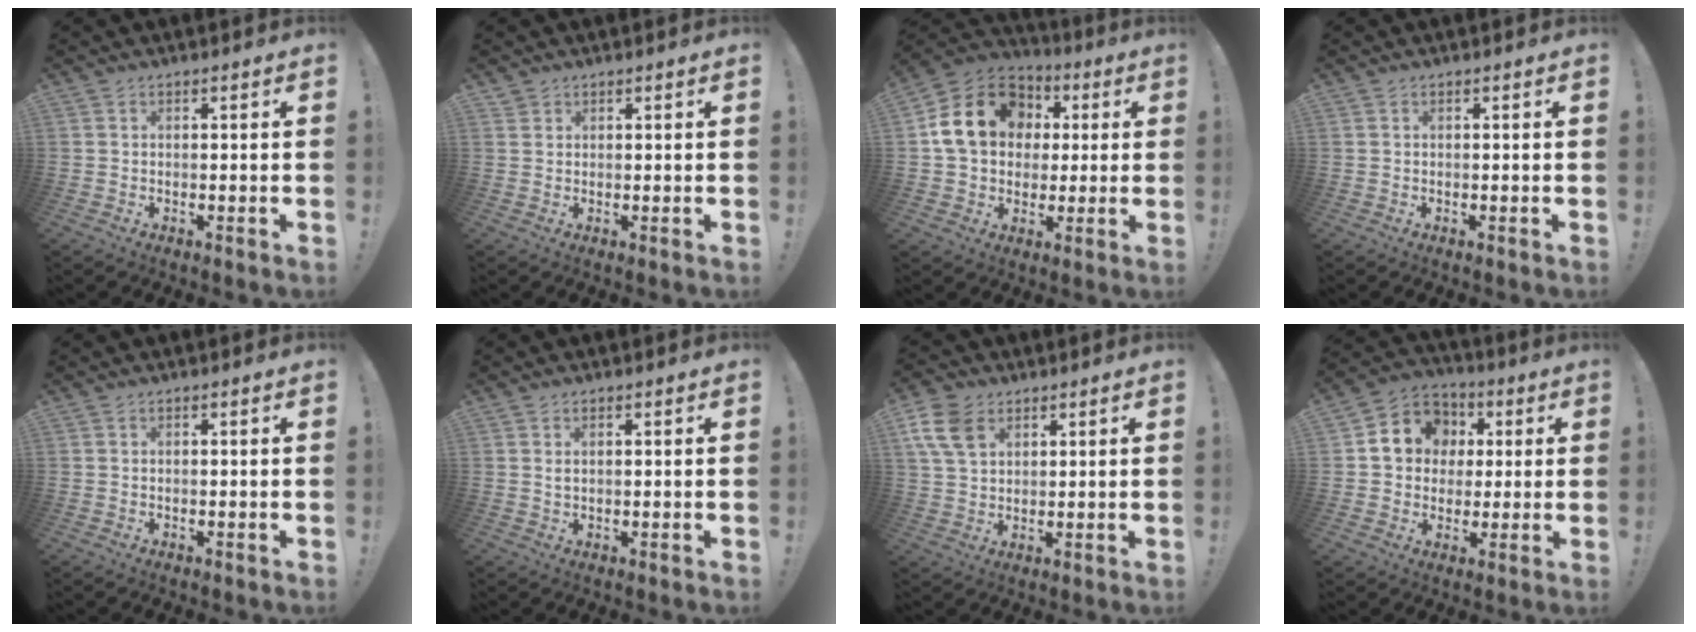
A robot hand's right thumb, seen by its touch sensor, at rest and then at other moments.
{"total": 1.3, "force": [1.1, 0.7, 0.1], "torque": [0.006, -0.008, 0.019]}
{"total": 18.2, "force": [4.8, 14.4, 10.0], "torque": [-0.152, 0.002, 0.097]}
{"total": 0.0}
{"total": 0.0}
{"total": 1.4, "force": [0.8, 0.6, 1.0], "torque": [-0.013, -0.003, 0.013]}
{"total": 10.5, "force": [4.7, 7.1, 6.1], "torque": [-0.127, -0.006, 0.096]}
{"total": 11.3, "force": [2.2, 10.2, 4.2], "torque": [-0.059, 0.001, 0.048]}